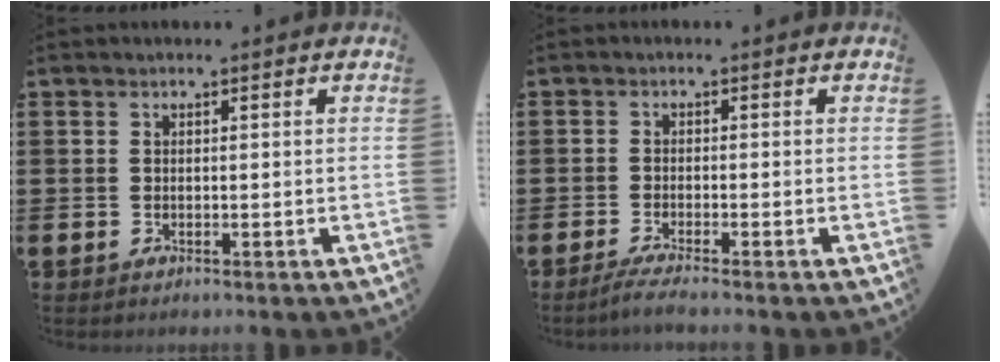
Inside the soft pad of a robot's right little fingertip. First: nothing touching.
{"total": 1.8, "force": [-1.3, 0.0, 1.3], "torque": [-0.021, 0.001, -0.023]}